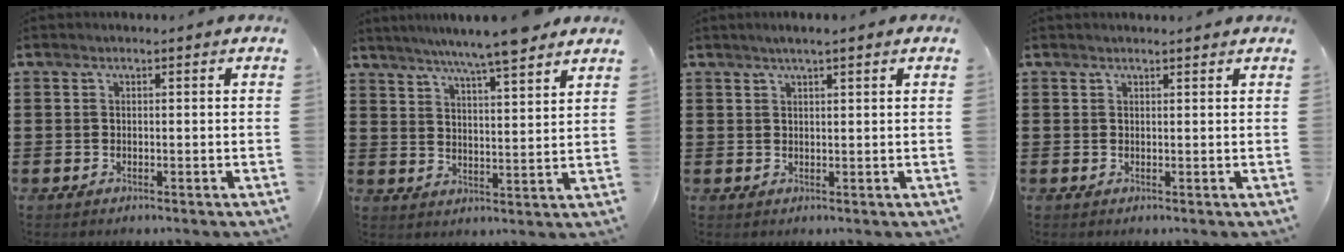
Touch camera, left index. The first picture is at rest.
{"total": 7.1, "force": [6.4, -0.3, 3.1], "torque": [-0.080, -0.024, 0.111]}
{"total": 1.9, "force": [1.4, 0.0, 1.3], "torque": [-0.026, 0.003, 0.025]}
{"total": 1.0, "force": [0.9, 0.4, -0.1], "torque": [-0.001, 0.001, 0.019]}